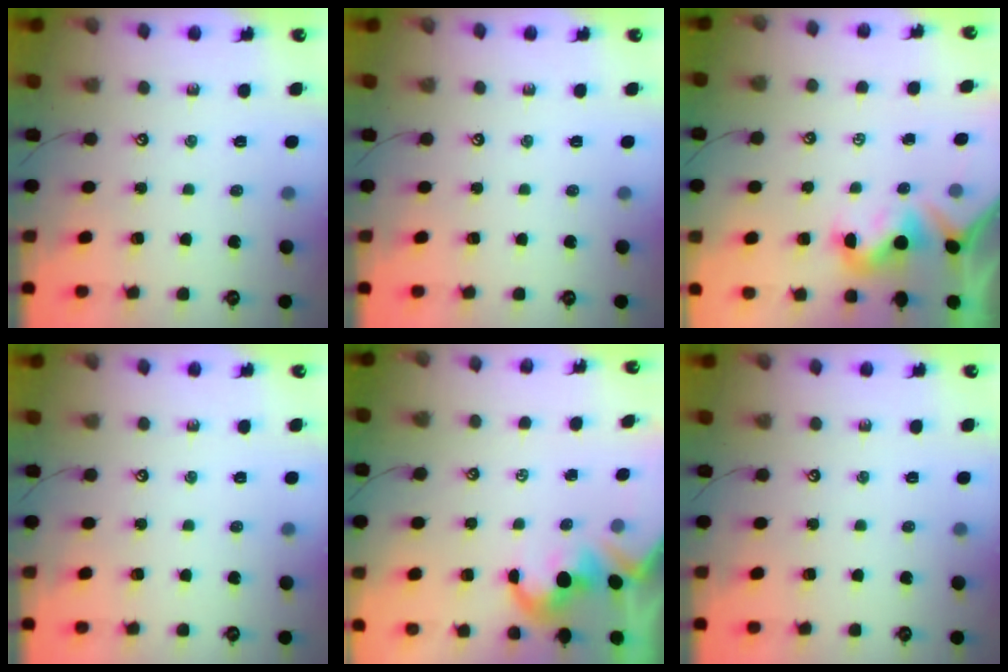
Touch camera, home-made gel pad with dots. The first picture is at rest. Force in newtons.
{"total": 0.0}
{"total": 1.9, "press": 1.8, "slide": 0.7}
{"total": 0.0}
{"total": 1.7, "press": 1.5, "slide": 0.8}
{"total": 0.0}